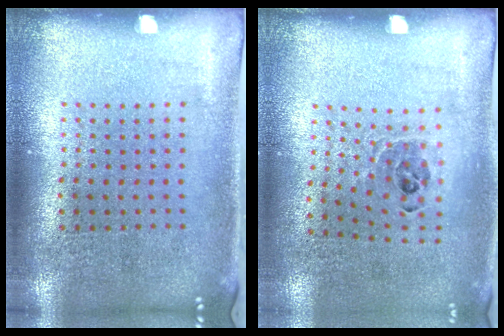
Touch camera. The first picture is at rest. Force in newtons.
{"total": 0.9, "press": 0.8, "slide": 0.4}